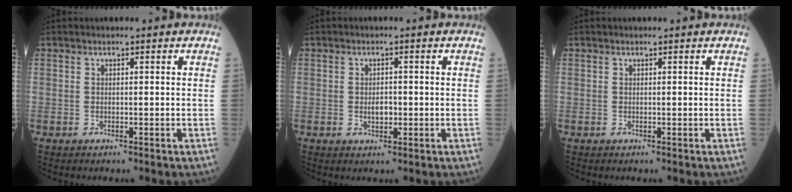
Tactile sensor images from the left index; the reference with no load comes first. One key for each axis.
{"total": 2.0, "fx": -0.3, "fy": 1.1, "fz": 1.7, "tx": -0.030, "ty": 0.001, "tz": -0.002}
{"total": 0.0}